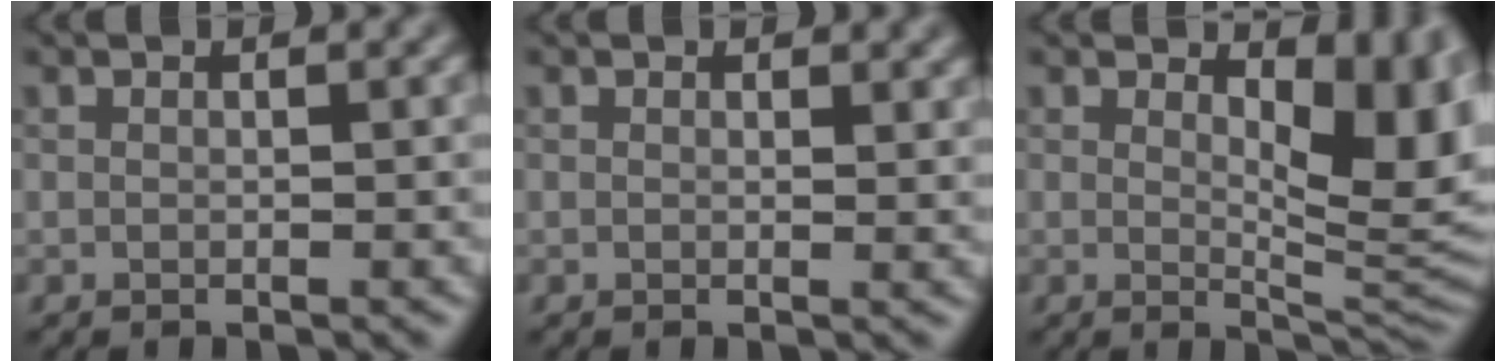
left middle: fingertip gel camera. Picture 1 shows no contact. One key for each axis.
{"total": 0.9, "fx": 0.6, "fy": 0.5, "fz": 0.6, "tx": -0.005, "ty": -0.004, "tz": 0.009}
{"total": 6.8, "fx": 2.0, "fy": 3.1, "fz": 5.7, "tx": -0.074, "ty": -0.014, "tz": 0.031}